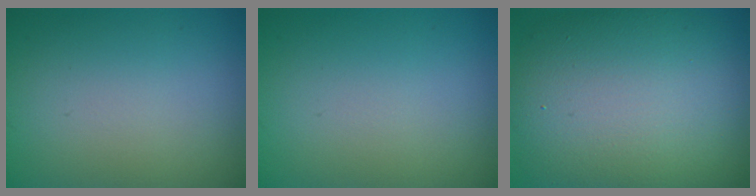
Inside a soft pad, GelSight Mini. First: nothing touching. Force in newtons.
{"total": 0.0}
{"total": 13.3, "press": 13.2, "slide": 1.3}